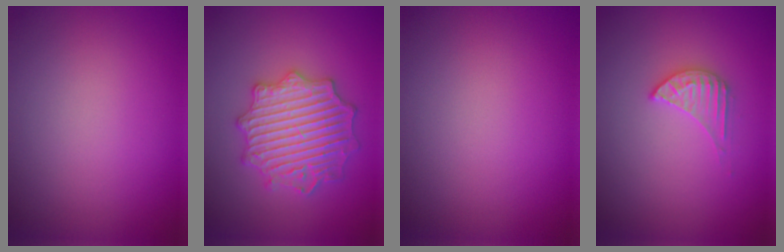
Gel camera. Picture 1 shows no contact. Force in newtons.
{"total": 5.2, "press": 5.1, "slide": 0.9}
{"total": 0.0}
{"total": 2.3, "press": 2.3, "slide": 0.3}